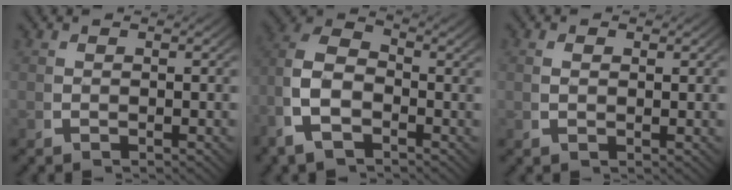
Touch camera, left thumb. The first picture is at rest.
{"total": 6.7, "force": [-0.3, 4.6, 4.9], "torque": [-0.112, -0.012, -0.009]}
{"total": 0.8, "force": [0.5, 0.2, 0.6], "torque": [-0.014, -0.002, 0.013]}